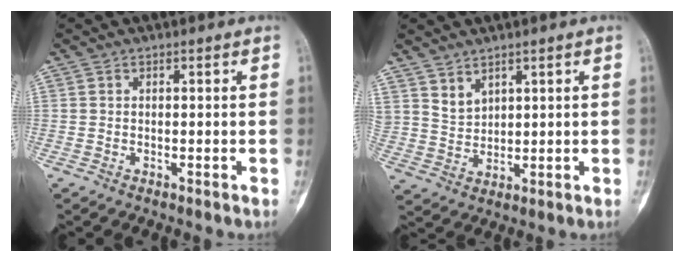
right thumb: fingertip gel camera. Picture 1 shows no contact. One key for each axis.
{"total": 4.1, "fx": 3.2, "fy": 2.1, "fz": 1.5, "tx": -0.015, "ty": -0.027, "tz": 0.071}